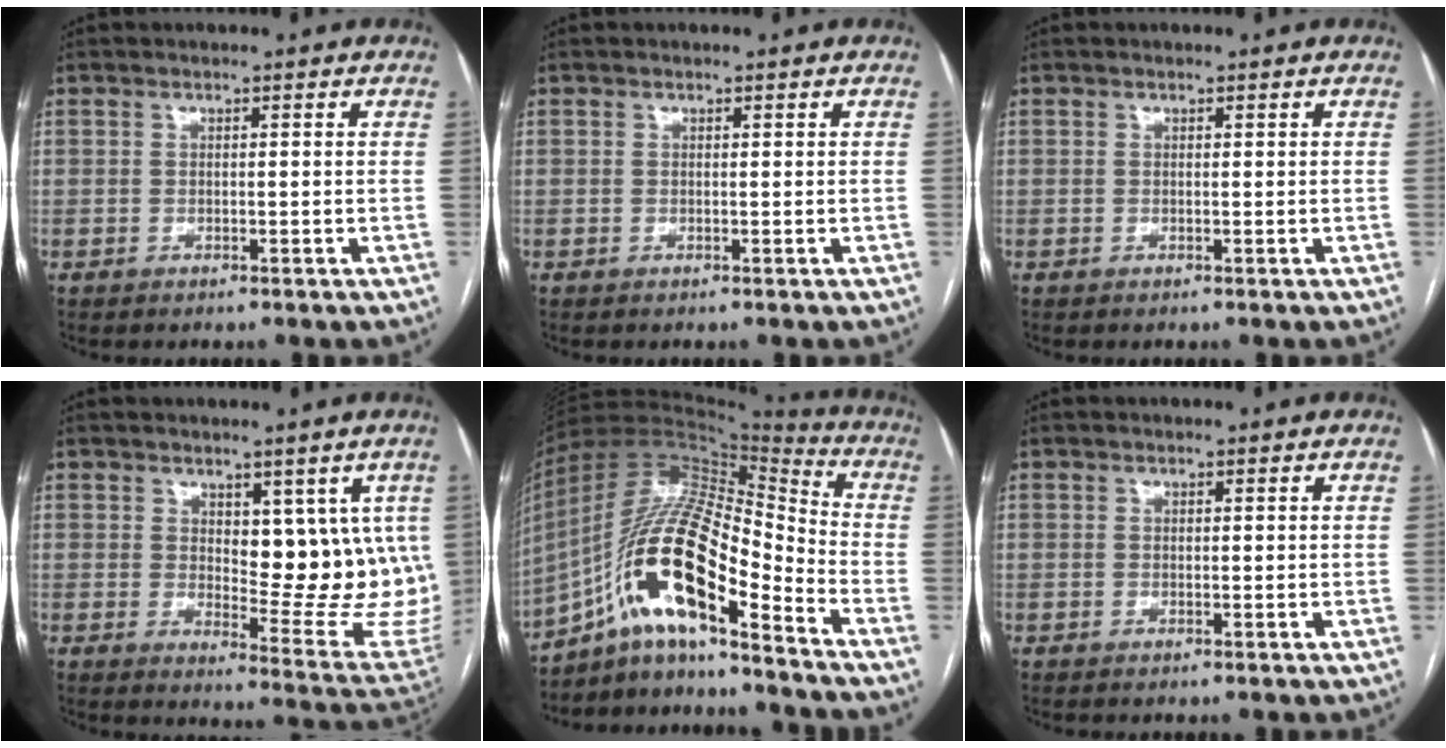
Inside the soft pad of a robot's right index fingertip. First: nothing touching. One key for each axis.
{"total": 0.0}
{"total": 0.0}
{"total": 13.0, "fx": 2.9, "fy": 5.4, "fz": 11.5, "tx": -0.127, "ty": -0.016, "tz": 0.050}
{"total": 17.7, "fx": -9.6, "fy": 3.6, "fz": 14.4, "tx": -0.282, "ty": 0.021, "tz": -0.168}
{"total": 0.0}